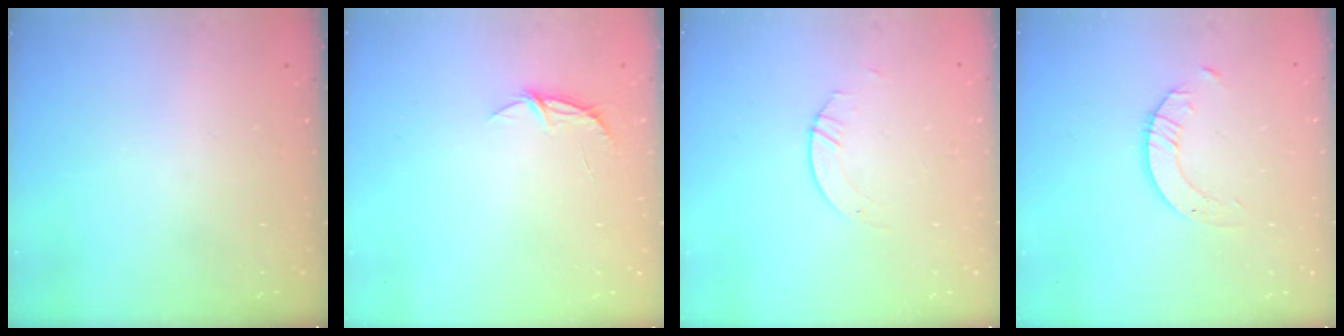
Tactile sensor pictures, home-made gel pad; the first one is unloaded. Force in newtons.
{"total": 5.6, "press": 5.6, "slide": 0.4}
{"total": 1.1, "press": 1.1, "slide": 0.1}
{"total": 2.3, "press": 2.3, "slide": 0.2}